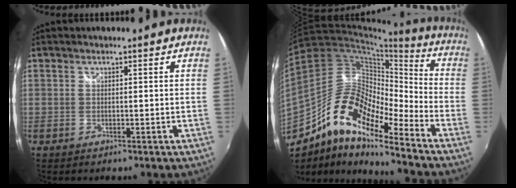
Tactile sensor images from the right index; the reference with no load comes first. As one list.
[{"total": 16.2, "force": [-10.8, 4.9, 11.1], "torque": [-0.189, 0.005, -0.222]}]